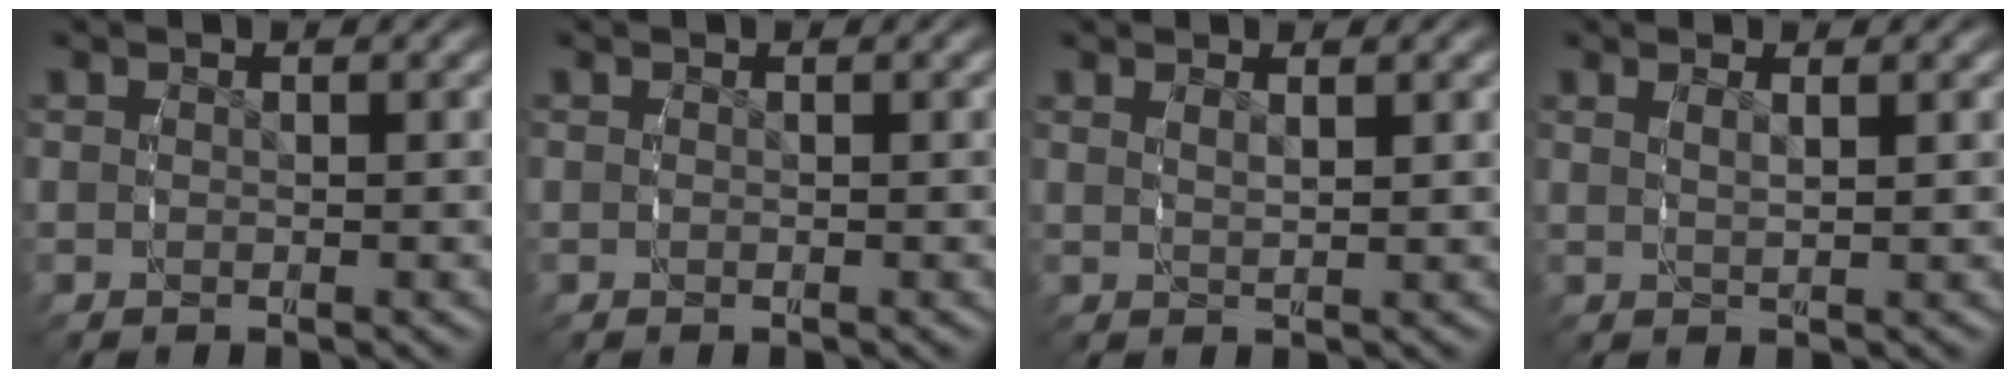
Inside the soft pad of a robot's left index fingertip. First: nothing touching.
{"total": 0.0}
{"total": 1.3, "force": [0.9, -0.7, 0.6], "torque": [-0.009, -0.006, 0.024]}
{"total": 1.4, "force": [0.8, -0.6, 0.9], "torque": [-0.015, -0.005, 0.023]}